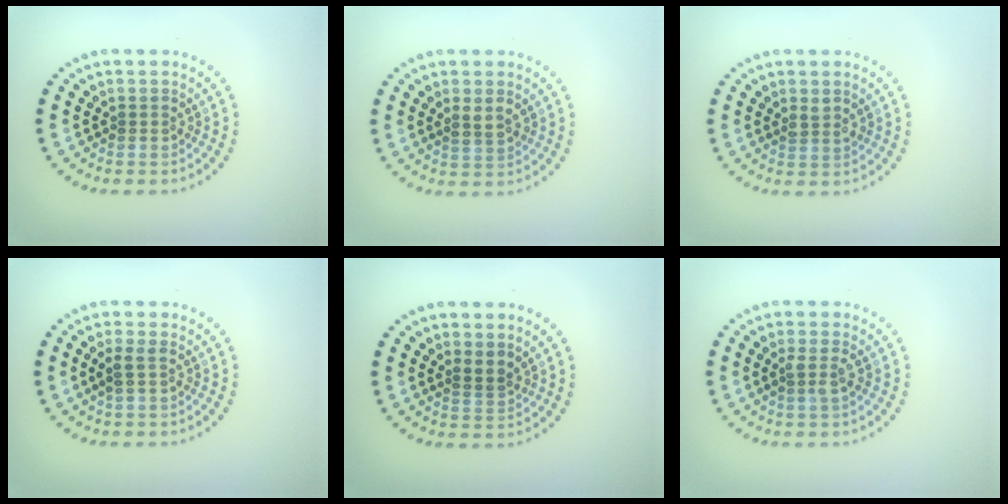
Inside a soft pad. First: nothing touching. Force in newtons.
{"total": 1.7, "press": 1.6, "slide": 0.5}
{"total": 1.0, "press": 0.8, "slide": 0.6}
{"total": 1.1, "press": 1.0, "slide": 0.5}
{"total": 1.0, "press": 0.7, "slide": 0.7}
{"total": 1.2, "press": 1.0, "slide": 0.7}